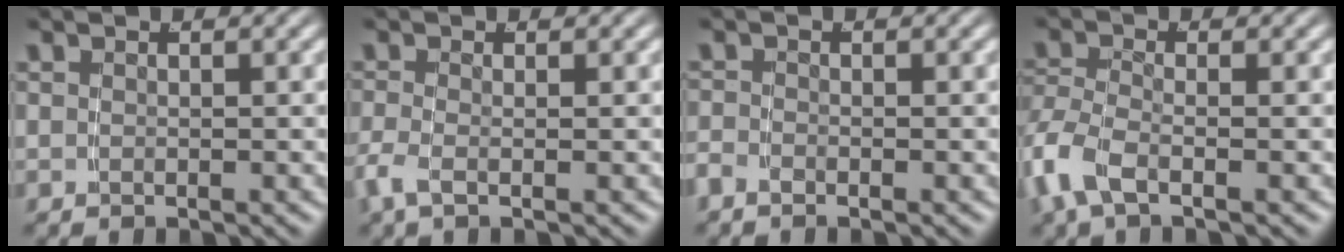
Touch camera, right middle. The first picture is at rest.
{"total": 1.7, "force": [-1.2, 0.2, 1.2], "torque": [-0.039, -0.015, -0.015]}
{"total": 1.2, "force": [-1.1, 0.3, 0.4], "torque": [-0.009, -0.006, -0.019]}
{"total": 3.8, "force": [-1.9, 2.1, 2.6], "torque": [-0.088, -0.025, -0.023]}